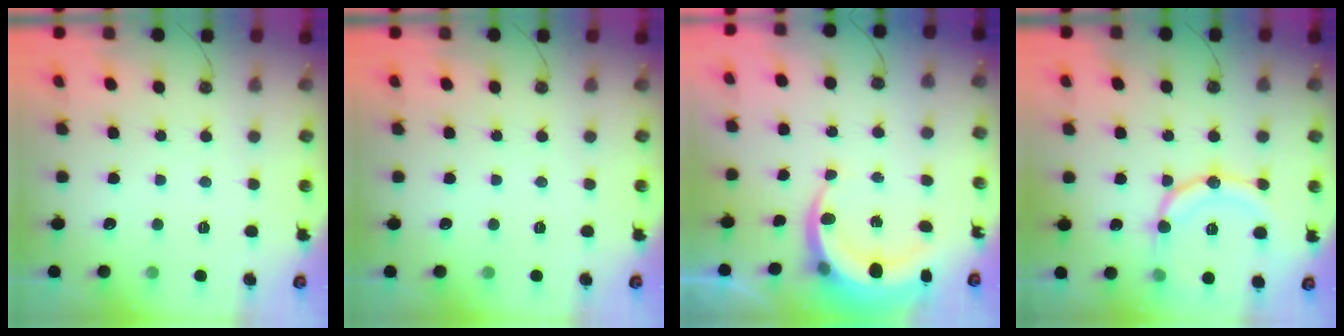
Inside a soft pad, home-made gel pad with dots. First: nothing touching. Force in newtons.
{"total": 0.0}
{"total": 7.2, "press": 7.1, "slide": 1.3}
{"total": 16.3, "press": 16.0, "slide": 3.2}